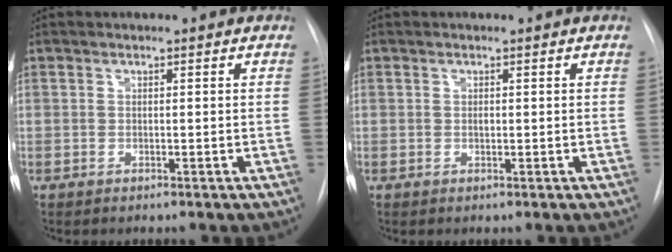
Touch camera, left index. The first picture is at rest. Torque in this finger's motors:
{"motor_torque": [0.43, -0.11, 0.01, 0.02]}